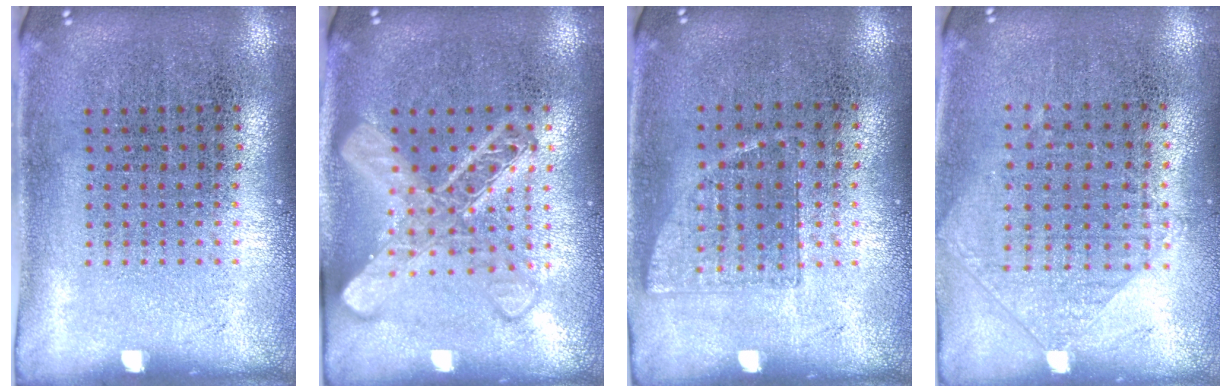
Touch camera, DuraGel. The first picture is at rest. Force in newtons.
{"total": 3.0, "press": 3.0, "slide": 0.4}
{"total": 0.7, "press": 0.7, "slide": 0.2}
{"total": 0.9, "press": 0.9, "slide": 0.3}